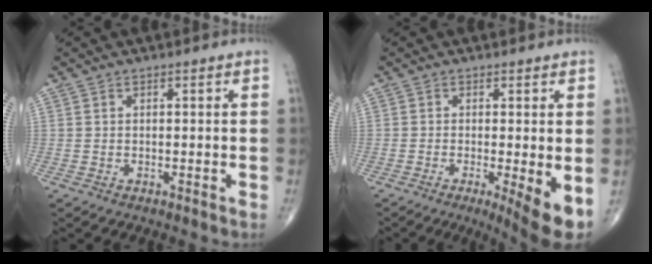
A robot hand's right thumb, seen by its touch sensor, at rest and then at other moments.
{"total": 6.9, "force": [-1.8, 1.4, 6.6], "torque": [-0.102, -0.020, -0.029]}